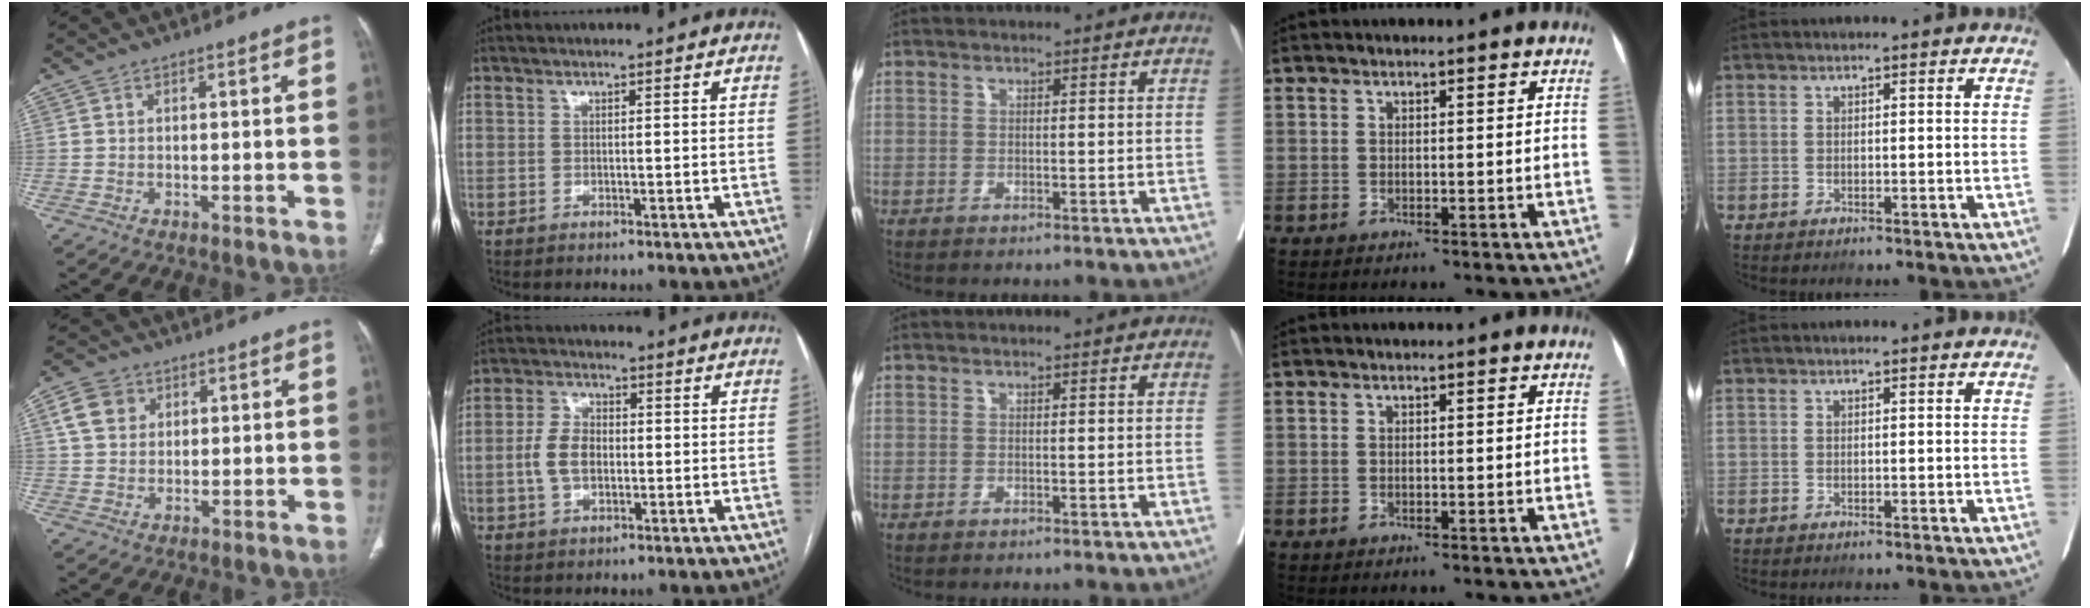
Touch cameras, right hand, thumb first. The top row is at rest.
{"thumb": {"total": 6.0, "force": [2.2, 4.9, 2.7], "torque": [-0.030, 0.001, 0.039]}, "index": {"total": 6.1, "force": [-0.6, 3.9, 4.7], "torque": [-0.106, 0.014, -0.010]}}